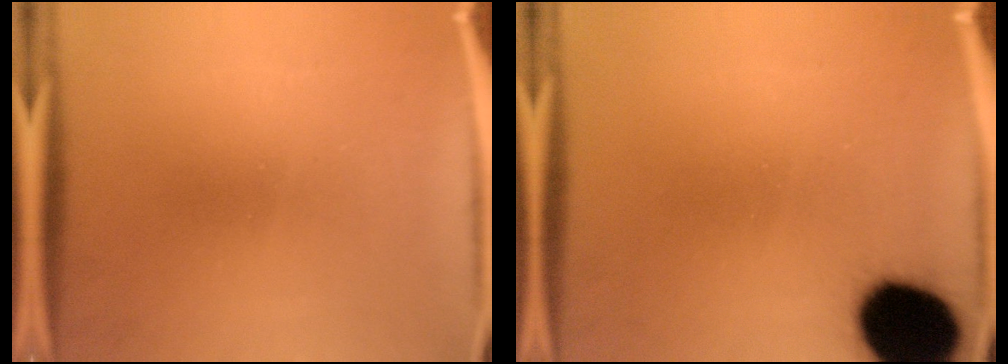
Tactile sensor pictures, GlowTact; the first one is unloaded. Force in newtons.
{"total": 18.1}